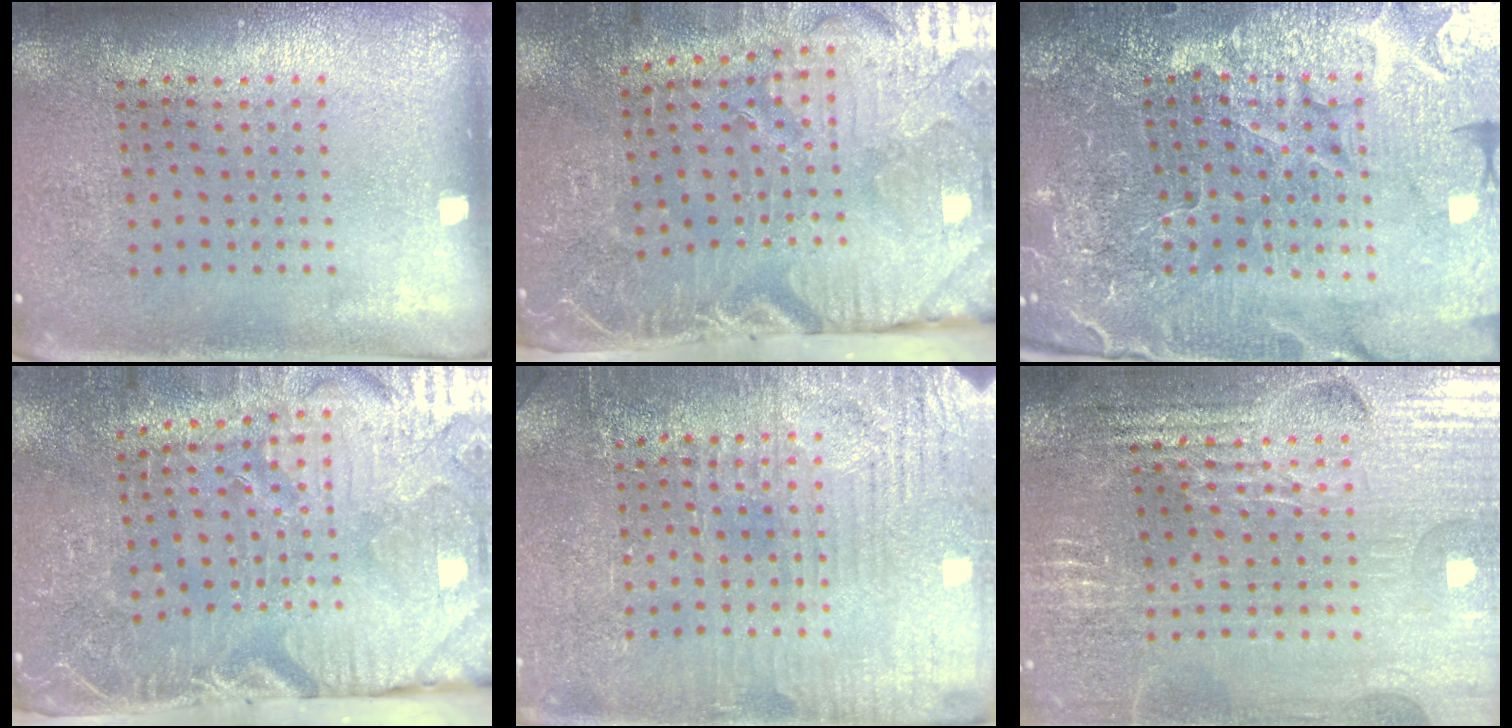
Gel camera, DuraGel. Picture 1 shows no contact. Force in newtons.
{"total": 4.4, "press": 4.1, "slide": 1.4}
{"total": 5.9, "press": 5.4, "slide": 2.3}
{"total": 4.4, "press": 4.1, "slide": 1.4}
{"total": 3.4, "press": 3.4, "slide": 0.5}
{"total": 3.7, "press": 3.6, "slide": 0.7}